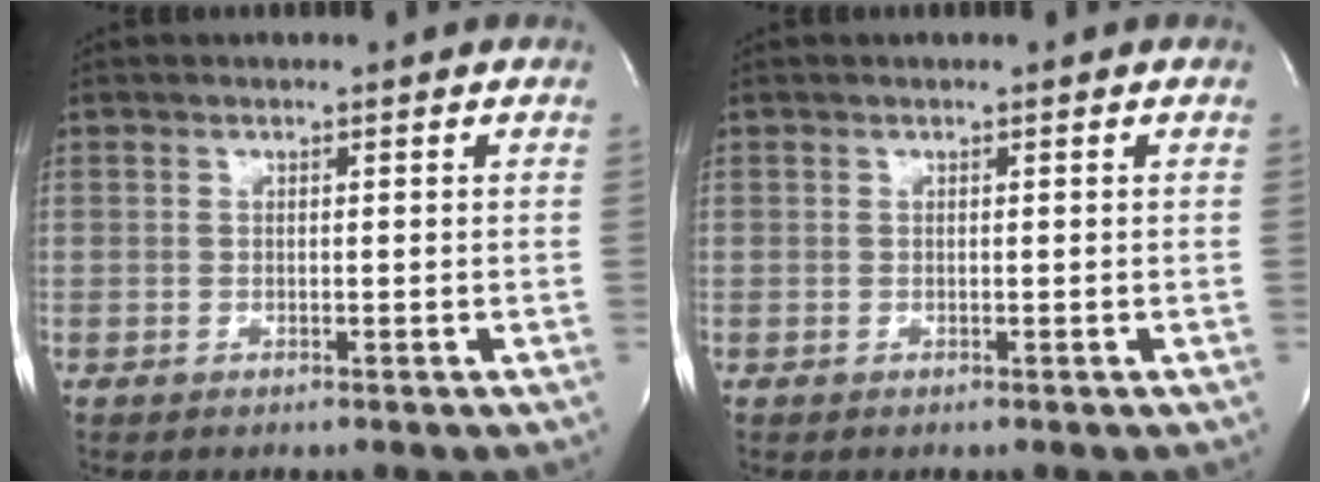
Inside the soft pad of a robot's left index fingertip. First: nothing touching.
{"total": 0.0}